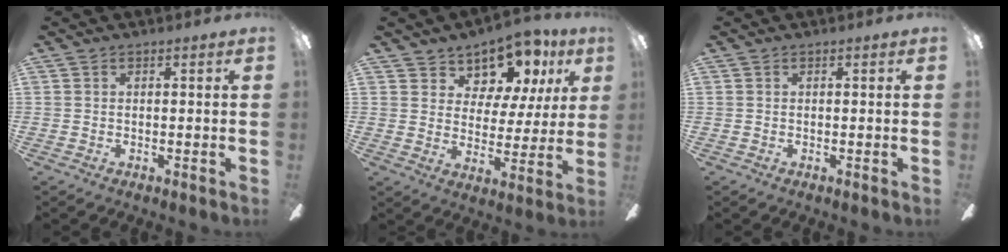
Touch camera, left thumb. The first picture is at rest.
{"total": 10.9, "force": [8.0, 6.4, 3.5], "torque": [-0.064, -0.056, 0.152]}
{"total": 0.0}